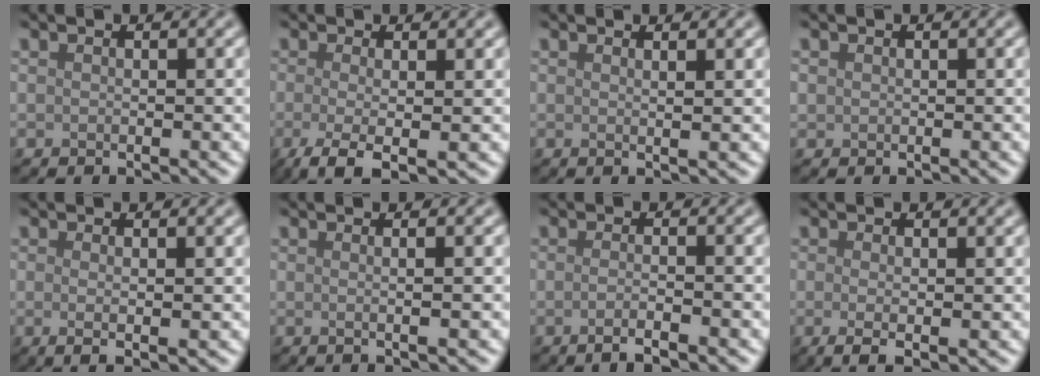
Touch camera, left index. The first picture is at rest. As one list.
[{"total": 4.1, "force": [-1.2, 1.2, 3.7], "torque": [-0.069, -0.008, -0.029]}, {"total": 1.7, "force": [0.7, 0.6, 1.4], "torque": [-0.018, 0.001, -0.001]}, {"total": 0.6, "force": [0.2, 0.5, 0.1], "torque": [0.004, 0.000, 0.003]}, {"total": 2.4, "force": [0.0, 0.6, 2.3], "torque": [-0.035, -0.005, -0.002]}, {"total": 2.9, "force": [0.4, 1.1, 2.6], "torque": [-0.024, 0.006, -0.023]}, {"total": 2.6, "force": [-1.0, 0.8, 2.3], "torque": [-0.022, -0.004, -0.025]}, {"total": 2.4, "force": [-0.2, 0.5, 2.3], "torque": [-0.040, -0.007, -0.003]}]